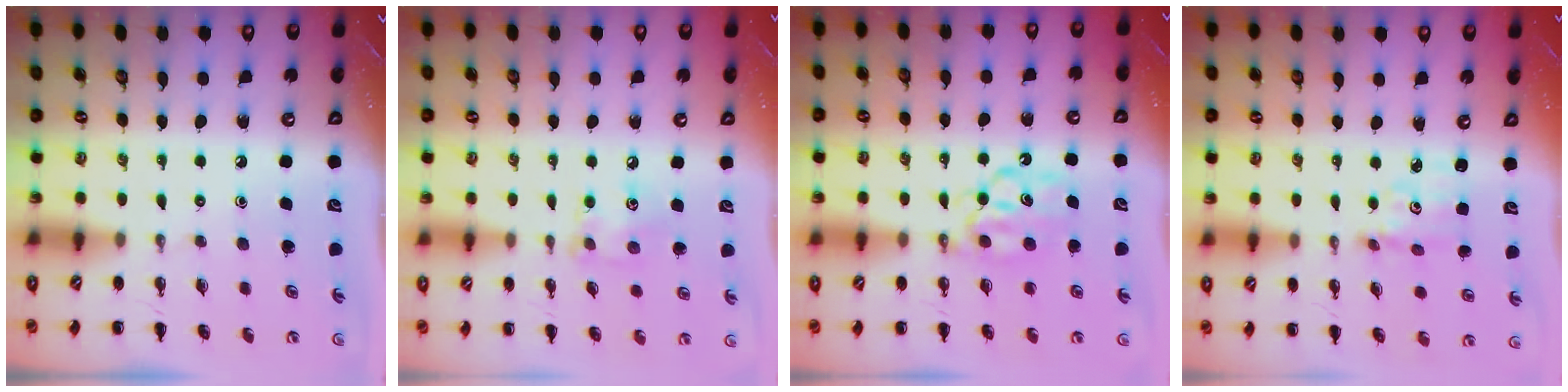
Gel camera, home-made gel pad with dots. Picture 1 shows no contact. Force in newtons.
{"total": 5.6, "press": 5.5, "slide": 0.5}
{"total": 7.9, "press": 7.9, "slide": 0.6}
{"total": 2.7, "press": 2.7, "slide": 0.3}